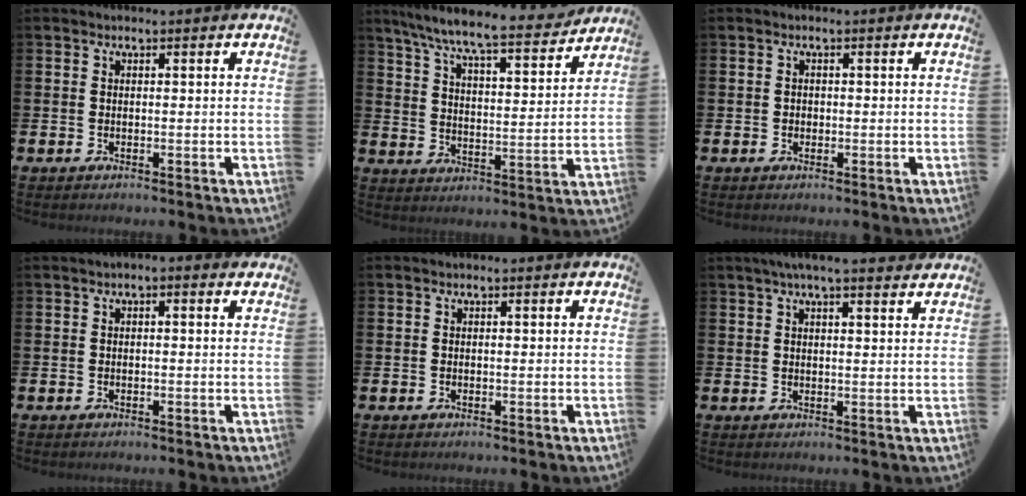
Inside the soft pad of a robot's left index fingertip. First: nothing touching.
{"total": 8.9, "force": [8.1, 0.8, 3.6], "torque": [-0.093, -0.056, 0.136]}
{"total": 0.7, "force": [0.0, 0.7, 0.2], "torque": [0.003, 0.004, -0.005]}
{"total": 0.8, "force": [-0.2, 0.3, 0.8], "torque": [-0.010, 0.002, -0.006]}
{"total": 0.0}
{"total": 4.1, "force": [3.6, 0.3, 2.0], "torque": [-0.035, -0.010, 0.061]}